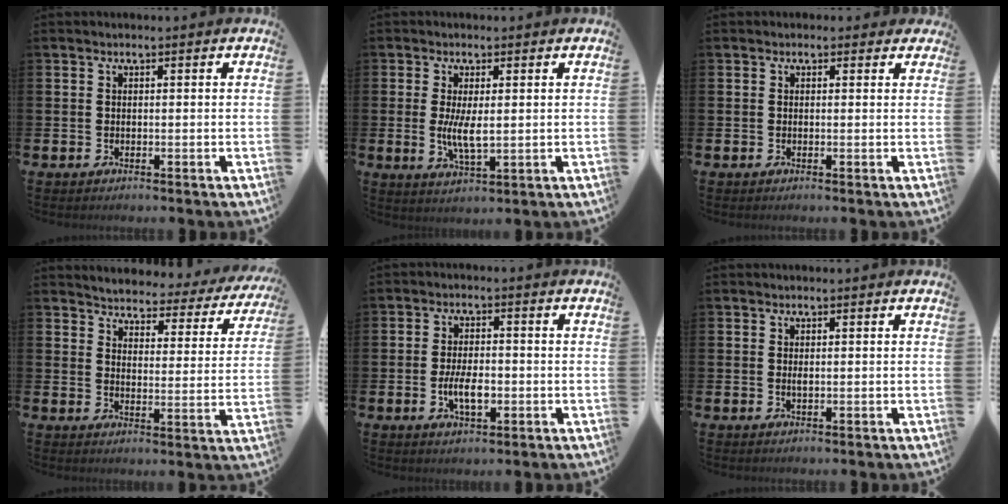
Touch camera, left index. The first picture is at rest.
{"total": 4.5, "force": [0.6, 1.5, 4.2], "torque": [-0.073, -0.001, 0.009]}
{"total": 0.7, "force": [0.2, 0.6, 0.2], "torque": [0.003, 0.006, 0.001]}
{"total": 3.1, "force": [2.9, 0.9, 0.2], "torque": [-0.030, -0.032, 0.042]}
{"total": 4.4, "force": [-0.9, 2.2, 3.8], "torque": [-0.059, 0.002, -0.017]}
{"total": 0.7, "force": [0.2, 0.2, 0.6], "torque": [-0.013, 0.001, 0.003]}